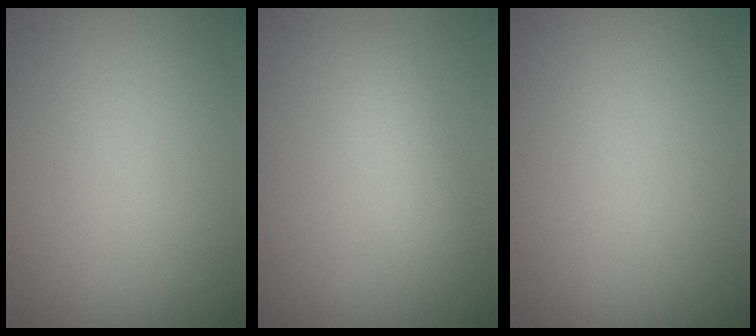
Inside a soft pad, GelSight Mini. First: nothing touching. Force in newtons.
{"total": 1.9, "press": 1.9, "slide": 0.0}
{"total": 0.0}